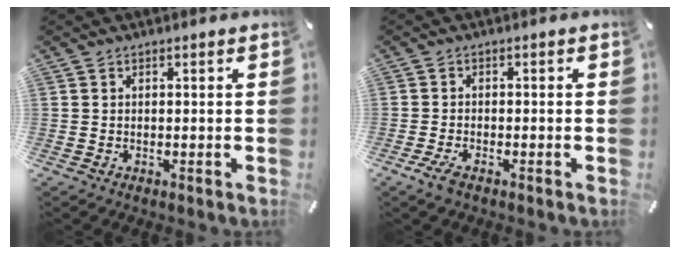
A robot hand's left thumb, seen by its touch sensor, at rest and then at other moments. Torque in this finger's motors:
{"motor_torque": [-0.03, 0.03, 0.02, 0.02, 0.00]}